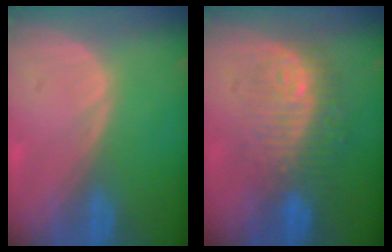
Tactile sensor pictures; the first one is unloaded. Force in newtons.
{"total": 9.0, "press": 8.7, "slide": 2.4}